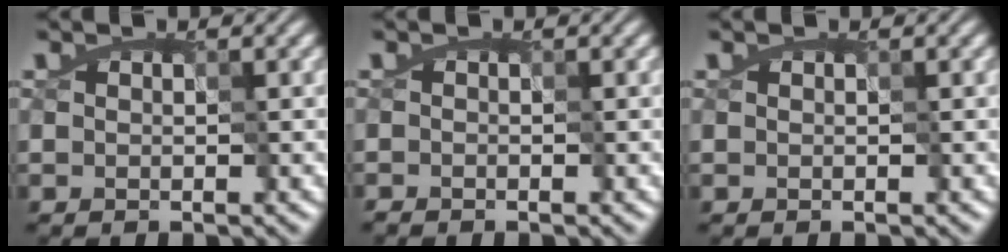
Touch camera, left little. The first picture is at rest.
{"total": 0.5, "force": [-0.5, -0.1, -0.1], "torque": [0.001, -0.001, -0.009]}
{"total": 0.0}